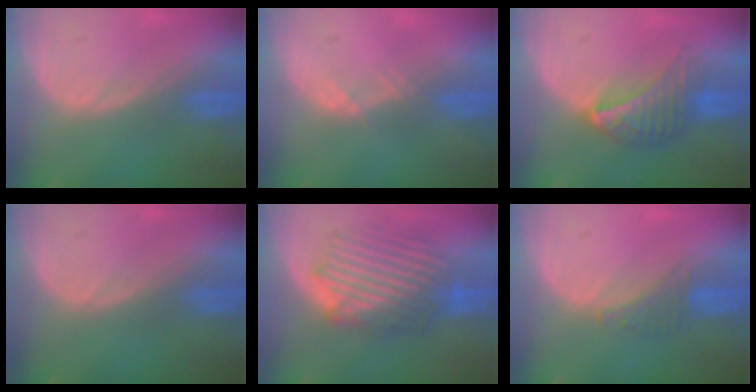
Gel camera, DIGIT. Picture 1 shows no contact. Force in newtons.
{"total": 1.3, "press": 1.1, "slide": 0.7}
{"total": 7.0, "press": 6.2, "slide": 3.2}
{"total": 0.0}
{"total": 8.6, "press": 8.4, "slide": 1.9}
{"total": 2.3, "press": 2.2, "slide": 0.7}